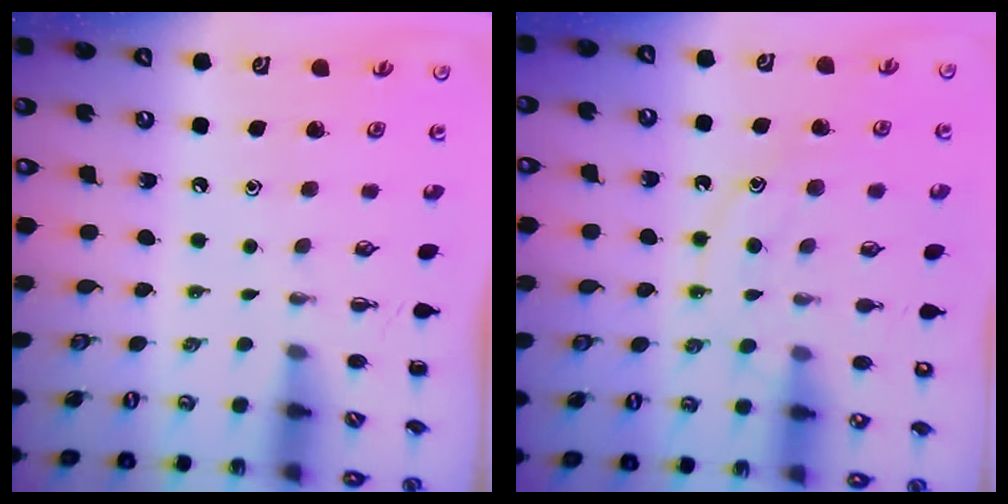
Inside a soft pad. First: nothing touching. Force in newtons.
{"total": 11.5, "press": 11.5, "slide": 0.8}